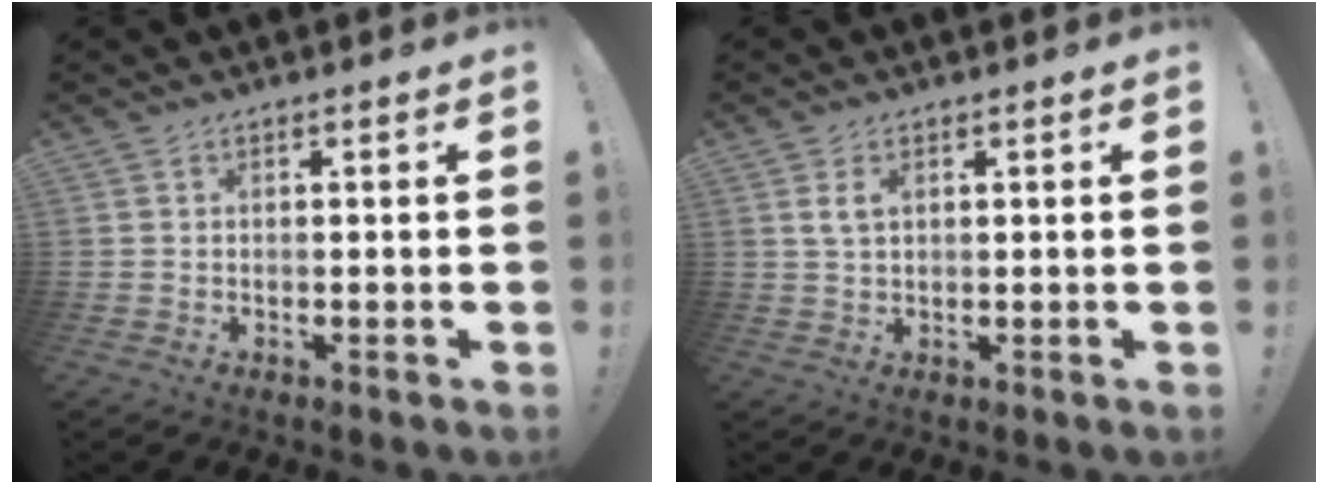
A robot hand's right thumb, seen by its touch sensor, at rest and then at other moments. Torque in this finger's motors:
{"motor_torque": [0.04, 0.04, 0.18, 0.31, 0.10]}